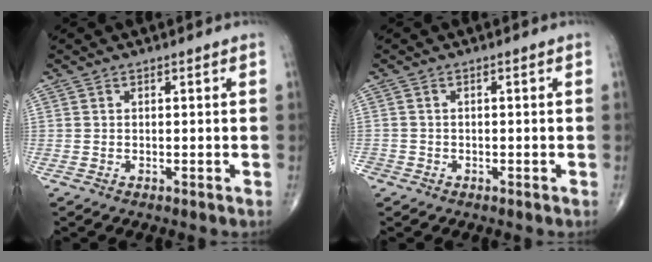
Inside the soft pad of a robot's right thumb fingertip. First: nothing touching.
{"total": 1.7, "force": [-1.0, 1.3, 0.2], "torque": [-0.002, 0.005, -0.023]}